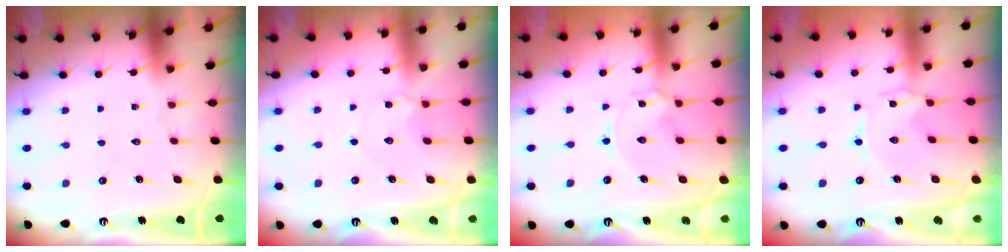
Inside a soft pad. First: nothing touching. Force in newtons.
{"total": 3.5, "press": 3.4, "slide": 0.3}
{"total": 2.4, "press": 2.4, "slide": 0.4}
{"total": 0.8, "press": 0.7, "slide": 0.1}